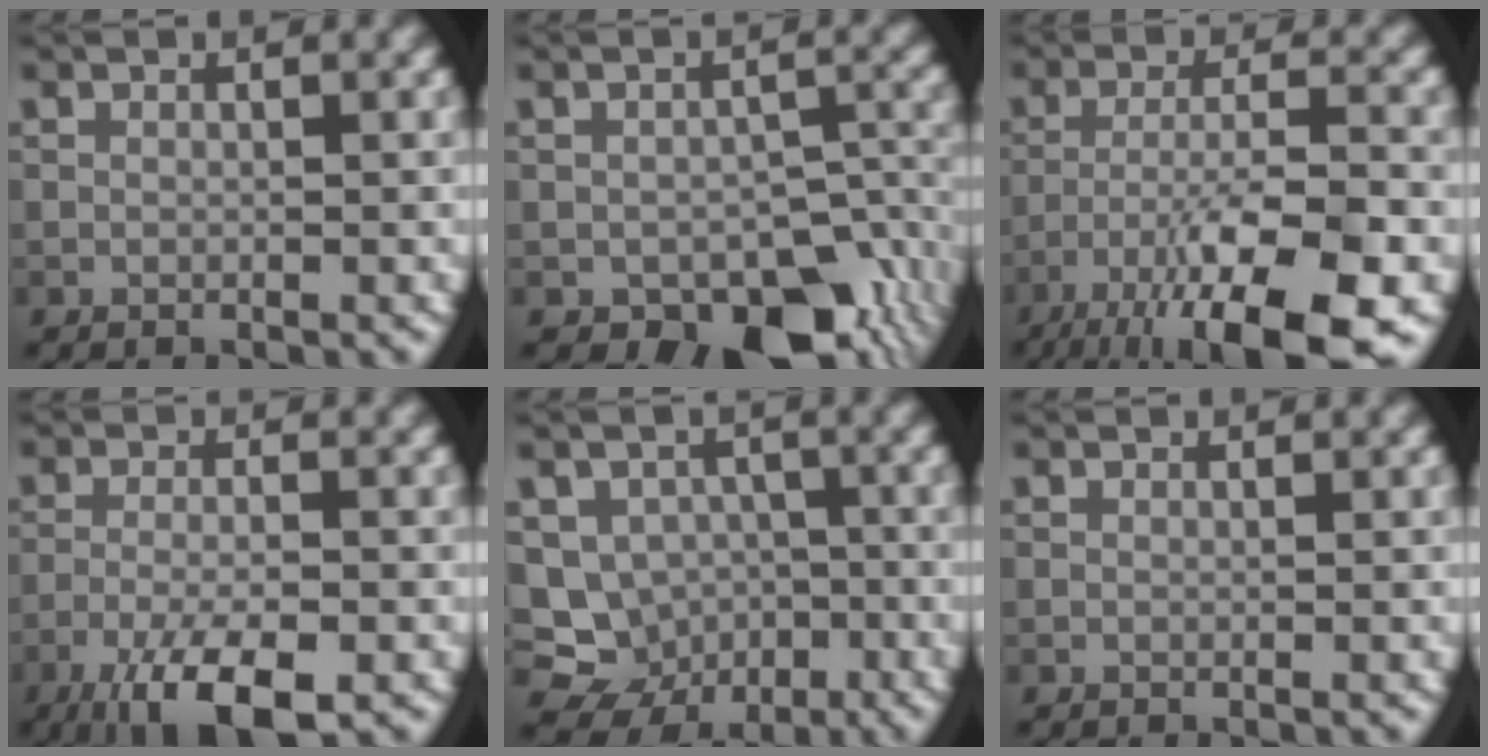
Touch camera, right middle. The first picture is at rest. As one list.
[{"total": 9.7, "force": [-4.8, 5.8, 6.1], "torque": [-0.074, -0.032, -0.055]}, {"total": 12.8, "force": [-8.1, 3.4, 9.4], "torque": [-0.164, -0.011, -0.129]}, {"total": 7.8, "force": [-4.7, 2.2, 5.8], "torque": [-0.111, -0.014, -0.086]}, {"total": 9.6, "force": [-3.6, 8.4, 2.7], "torque": [-0.039, -0.014, -0.065]}, {"total": 0.0}]